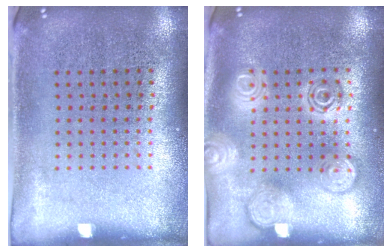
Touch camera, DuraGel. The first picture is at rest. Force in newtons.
{"total": 2.0, "press": 2.0, "slide": 0.2}